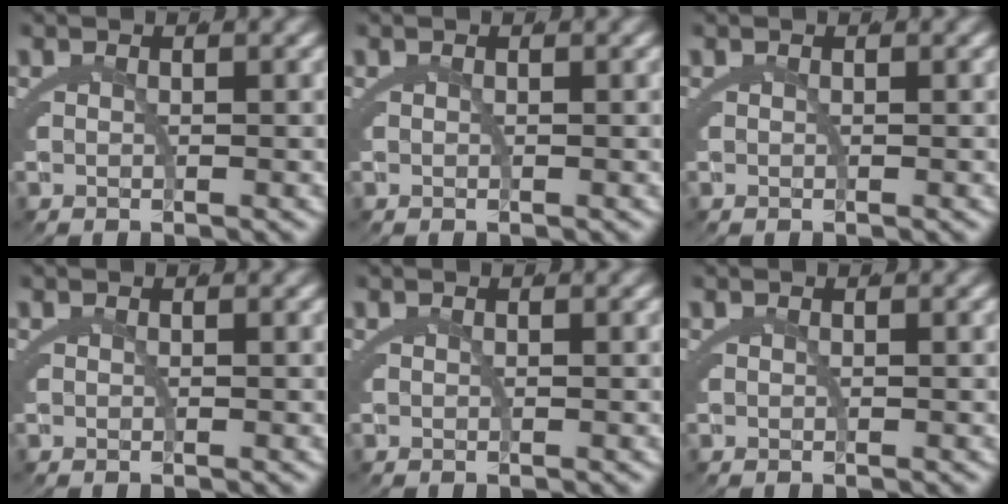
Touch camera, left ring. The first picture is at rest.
{"total": 0.0}
{"total": 0.0}
{"total": 0.0}
{"total": 0.0}
{"total": 0.0}